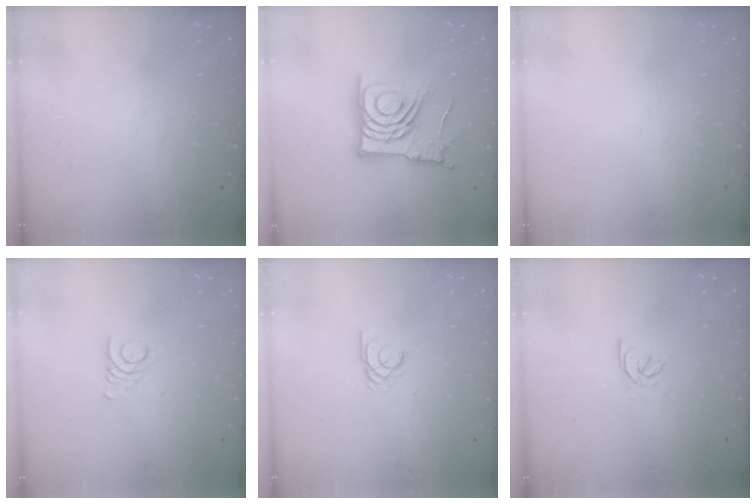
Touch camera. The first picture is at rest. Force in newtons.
{"total": 15.5, "press": 15.5, "slide": 1.2}
{"total": 0.0}
{"total": 1.9, "press": 1.9, "slide": 0.2}
{"total": 2.0, "press": 2.0, "slide": 0.2}
{"total": 3.2, "press": 3.2, "slide": 0.7}